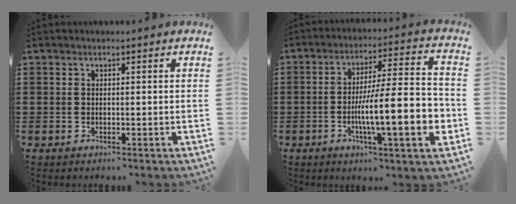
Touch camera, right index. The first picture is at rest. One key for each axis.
{"total": 14.3, "fx": -3.8, "fy": 3.4, "fz": 13.4, "tx": -0.211, "ty": -0.006, "tz": -0.071}